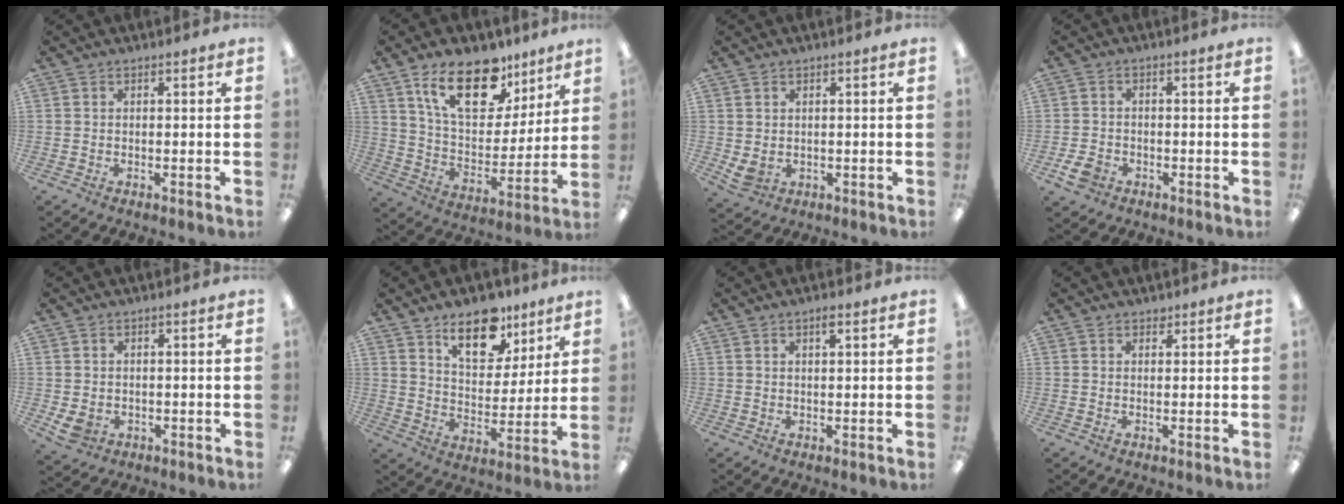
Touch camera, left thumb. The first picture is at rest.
{"total": 19.9, "force": [12.2, 10.4, 11.8], "torque": [-0.184, -0.054, 0.212]}
{"total": 3.1, "force": [0.7, 2.5, 1.7], "torque": [-0.037, -0.006, 0.010]}
{"total": 4.1, "force": [-2.2, 2.9, 1.9], "torque": [-0.039, 0.009, -0.042]}
{"total": 3.7, "force": [-0.6, 3.1, 1.8], "torque": [-0.044, 0.001, -0.011]}
{"total": 14.7, "force": [9.9, 7.7, 7.7], "torque": [-0.099, -0.052, 0.173]}
{"total": 2.0, "force": [1.3, 0.6, 1.3], "torque": [-0.020, -0.001, 0.021]}
{"total": 1.3, "force": [1.0, 0.8, 0.2], "torque": [-0.005, 0.002, 0.019]}